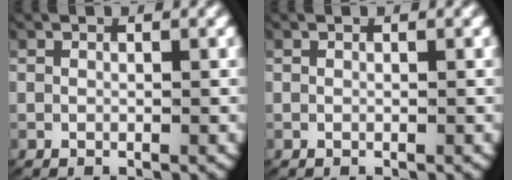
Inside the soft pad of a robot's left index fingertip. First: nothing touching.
{"total": 0.0}